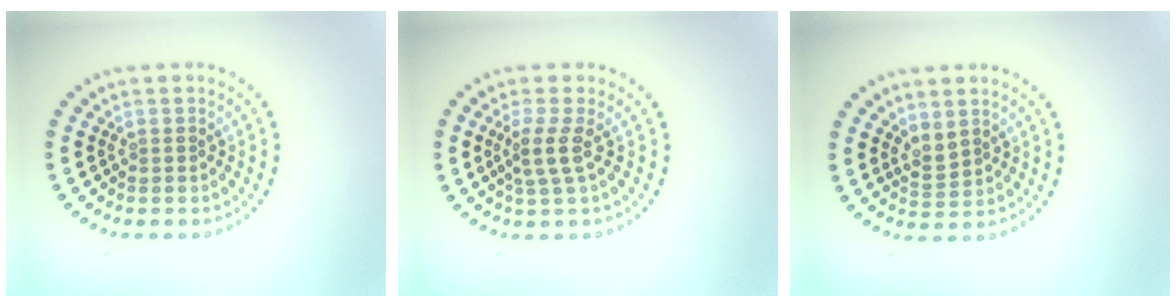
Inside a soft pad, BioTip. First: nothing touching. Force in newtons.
{"total": 2.1, "press": 1.6, "slide": 1.4}
{"total": 1.7, "press": 1.4, "slide": 1.0}